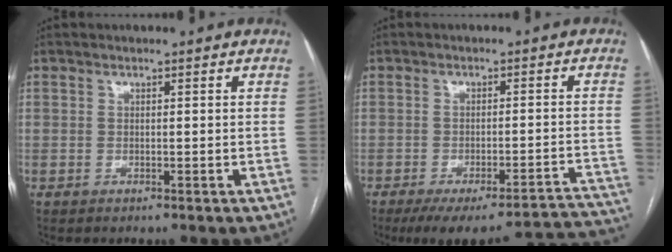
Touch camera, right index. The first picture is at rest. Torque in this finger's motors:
{"motor_torque": [-0.52, -1.61, 0.37, 0.08]}